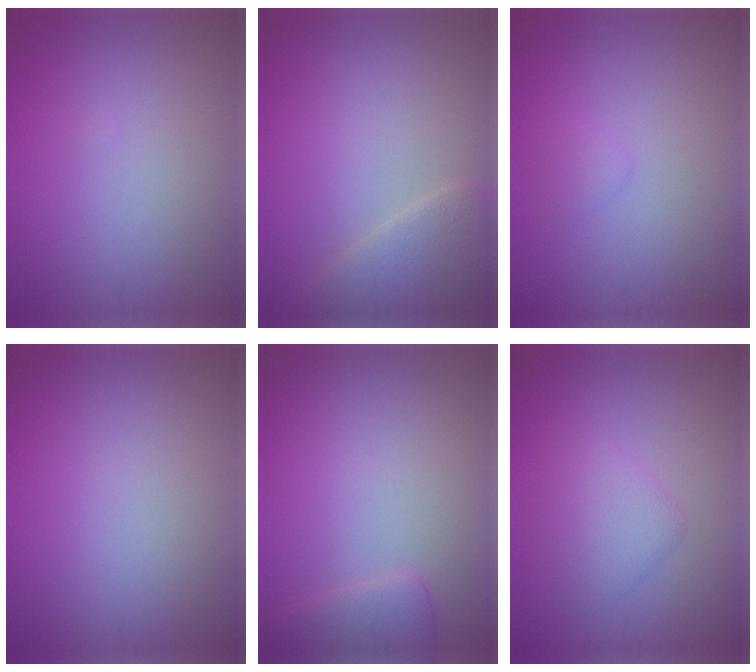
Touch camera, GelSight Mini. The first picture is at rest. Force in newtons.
{"total": 4.4, "press": 4.4, "slide": 0.2}
{"total": 0.9, "press": 0.9, "slide": 0.1}
{"total": 0.0}
{"total": 2.6, "press": 2.6, "slide": 0.2}
{"total": 2.7, "press": 2.7, "slide": 0.0}